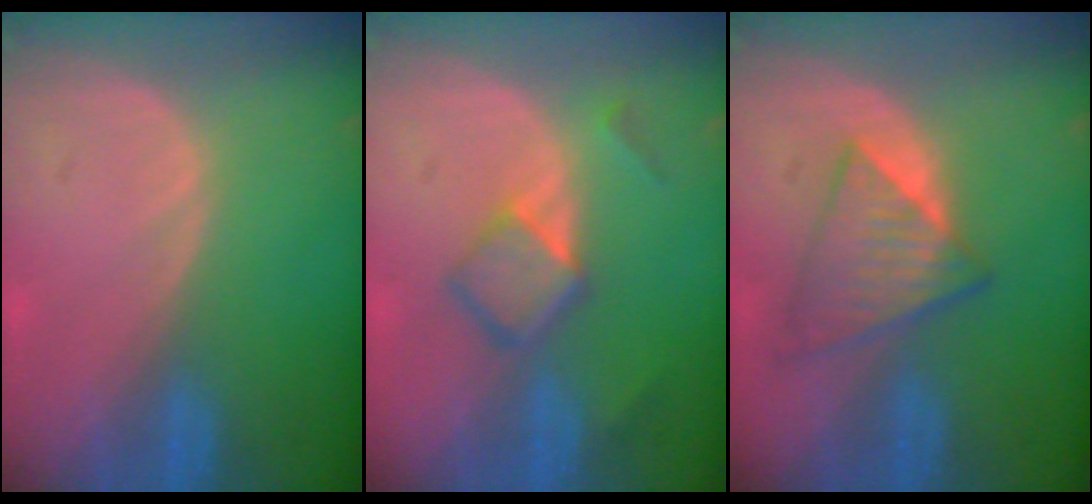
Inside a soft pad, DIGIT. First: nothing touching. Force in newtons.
{"total": 5.0, "press": 4.6, "slide": 1.9}
{"total": 6.1, "press": 6.1, "slide": 0.3}